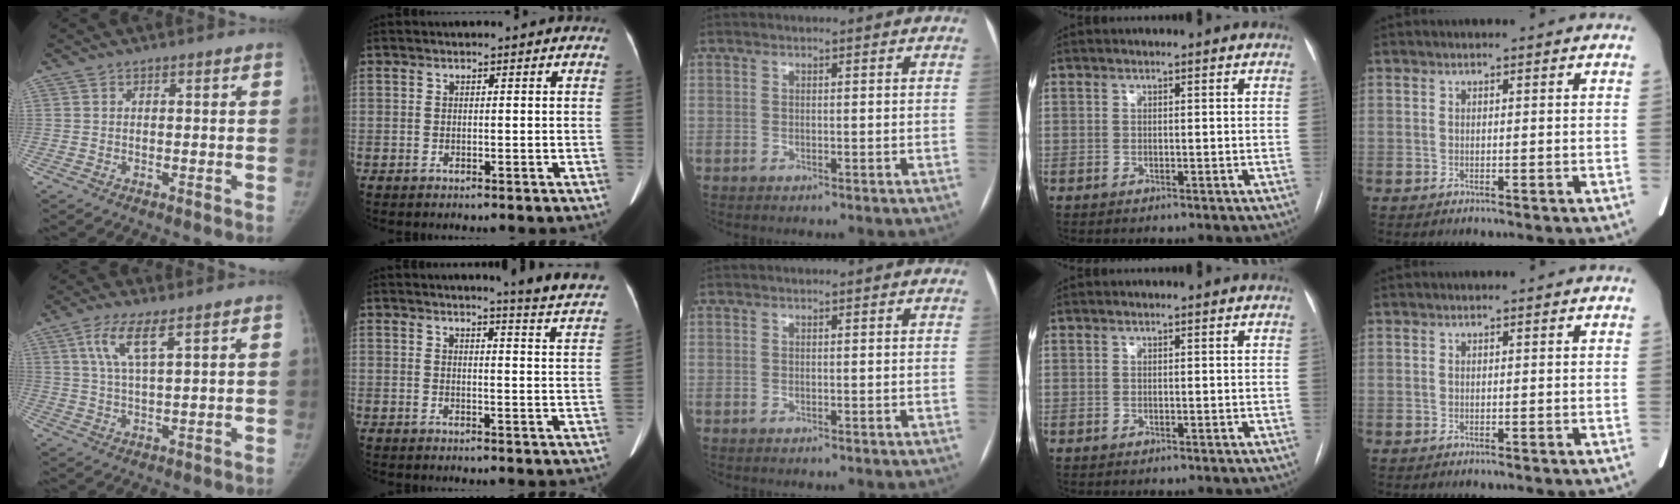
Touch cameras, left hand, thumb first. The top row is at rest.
{"thumb": {"total": 7.0, "force": [3.5, 1.7, 5.8], "torque": [-0.125, -0.011, 0.073]}, "index": {"total": 10.2, "force": [9.8, -1.2, 2.5], "torque": [-0.030, -0.068, 0.094]}}